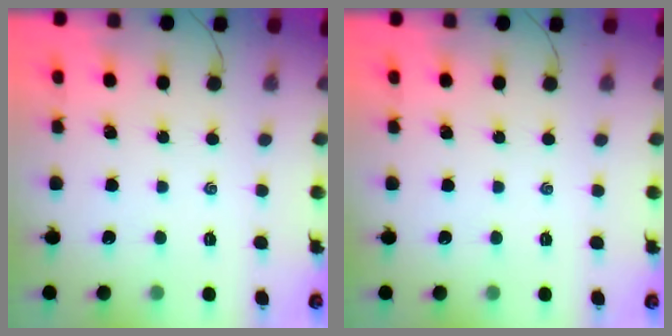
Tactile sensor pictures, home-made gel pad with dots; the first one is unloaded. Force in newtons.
{"total": 0.0}